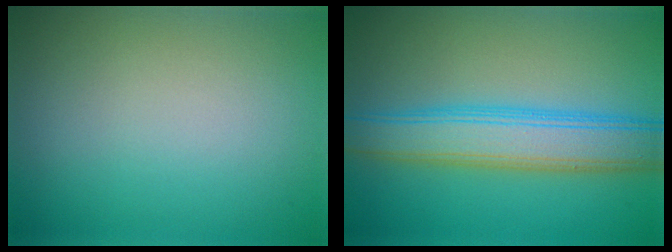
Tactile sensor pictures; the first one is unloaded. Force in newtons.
{"total": 6.6, "press": 6.6, "slide": 0.2}